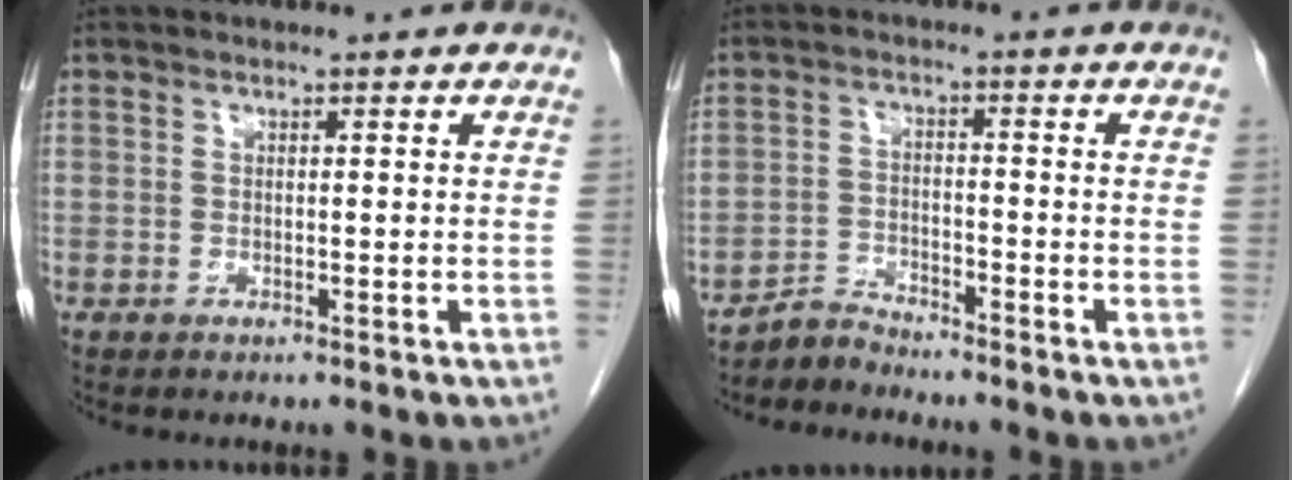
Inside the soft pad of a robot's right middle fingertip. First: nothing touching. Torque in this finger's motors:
{"motor_torque": [0.03, 0.18, -0.02, 0.00]}